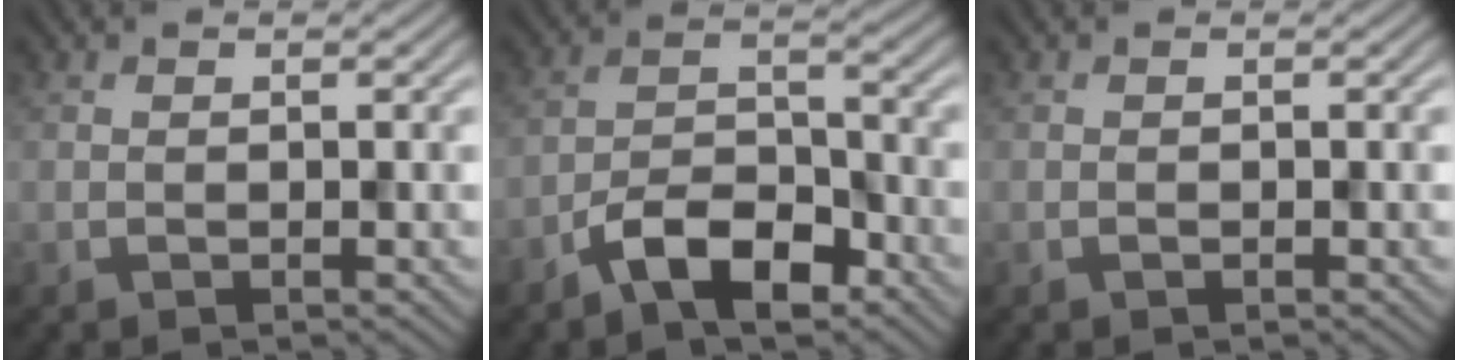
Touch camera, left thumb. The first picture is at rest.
{"total": 7.2, "force": [-4.7, 3.0, 4.5], "torque": [-0.076, 0.009, -0.102]}
{"total": 0.0}